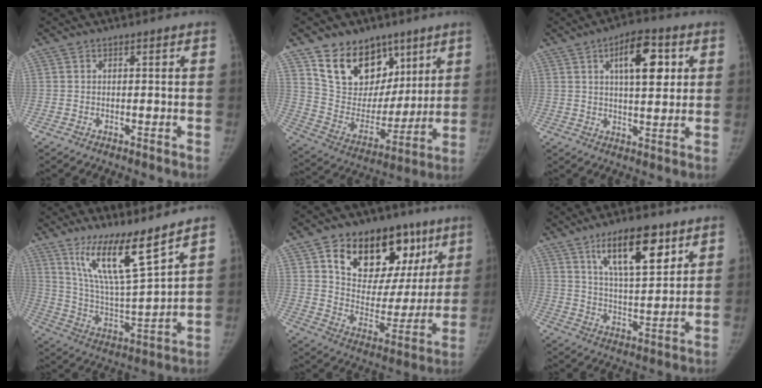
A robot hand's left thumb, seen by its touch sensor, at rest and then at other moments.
{"total": 19.0, "force": [11.2, 13.1, 7.9], "torque": [-0.084, -0.053, 0.207]}
{"total": 11.0, "force": [3.8, 4.9, 9.1], "torque": [-0.110, -0.007, 0.056]}
{"total": 14.9, "force": [10.4, 2.0, 10.4], "torque": [-0.177, -0.074, 0.204]}
{"total": 24.7, "force": [12.0, 15.1, 15.4], "torque": [-0.174, -0.010, 0.193]}
{"total": 14.5, "force": [7.9, 5.4, 10.9], "torque": [-0.151, -0.040, 0.135]}